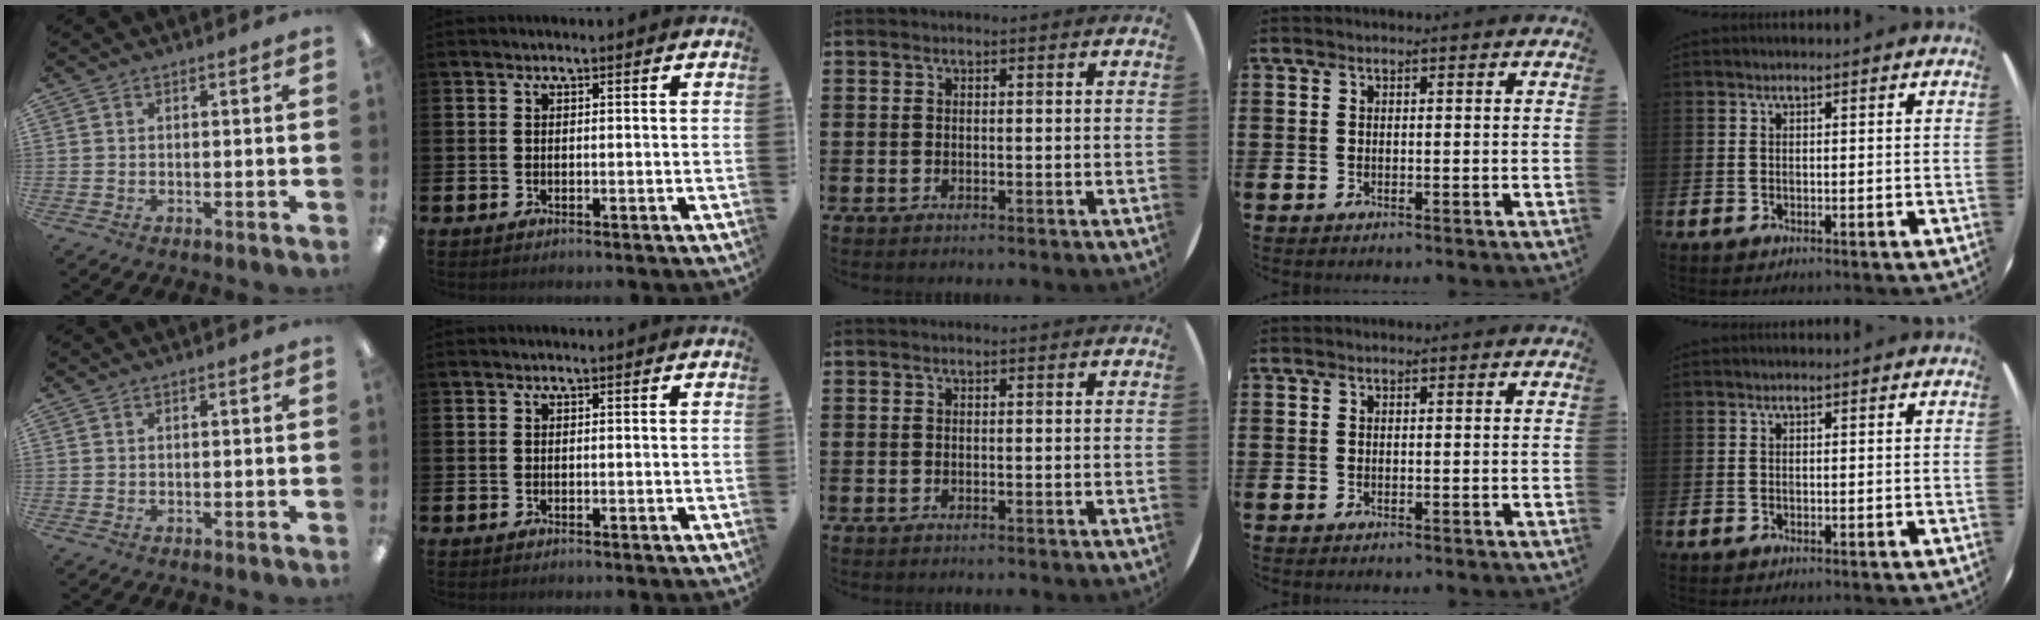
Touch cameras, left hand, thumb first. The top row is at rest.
{}